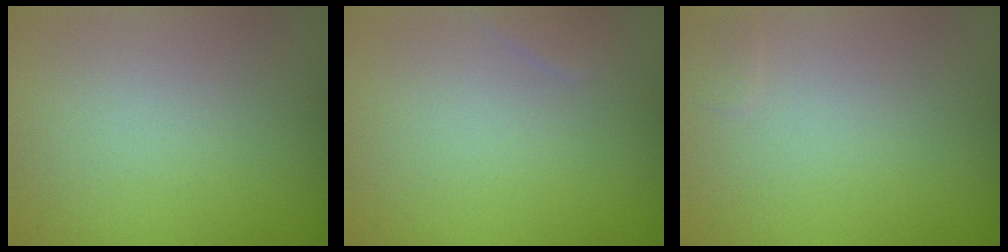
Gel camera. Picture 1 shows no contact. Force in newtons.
{"total": 0.8, "press": 0.8, "slide": 0.0}
{"total": 0.5, "press": 0.5, "slide": 0.0}